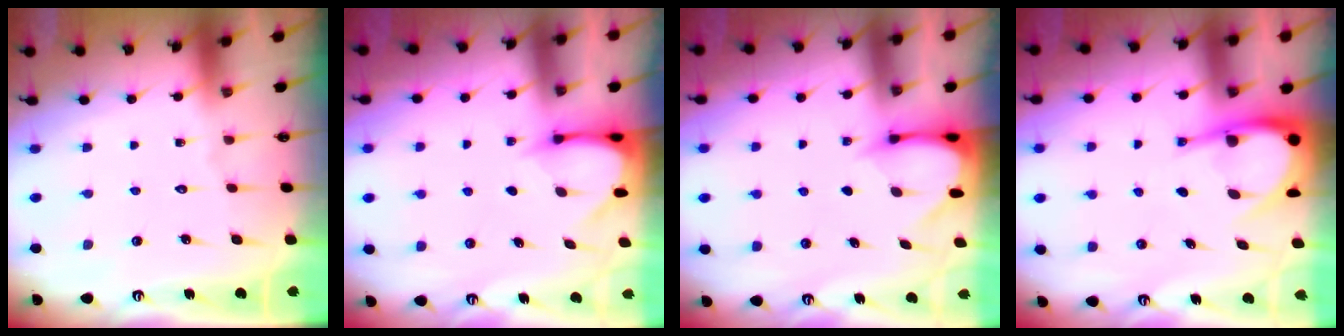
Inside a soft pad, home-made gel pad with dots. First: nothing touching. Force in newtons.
{"total": 3.7, "press": 3.7, "slide": 0.2}
{"total": 3.3, "press": 3.3, "slide": 0.3}
{"total": 7.5, "press": 7.5, "slide": 0.9}